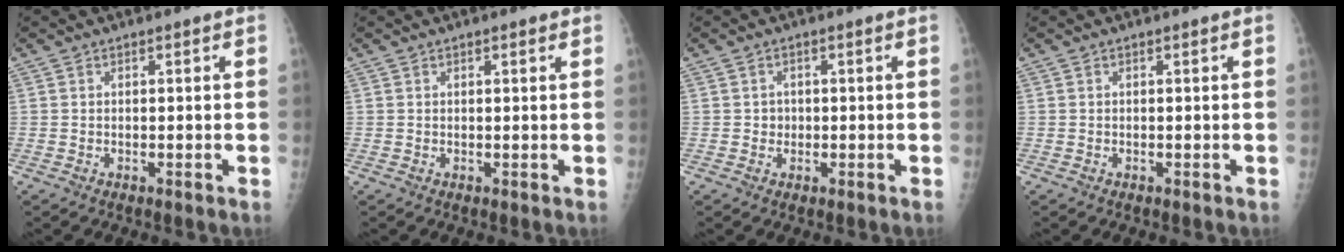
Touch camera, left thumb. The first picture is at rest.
{"total": 1.0, "force": [0.6, 0.2, 0.7], "torque": [-0.011, -0.001, 0.008]}
{"total": 1.6, "force": [-0.1, 1.5, 0.4], "torque": [0.004, 0.005, -0.002]}
{"total": 0.0}